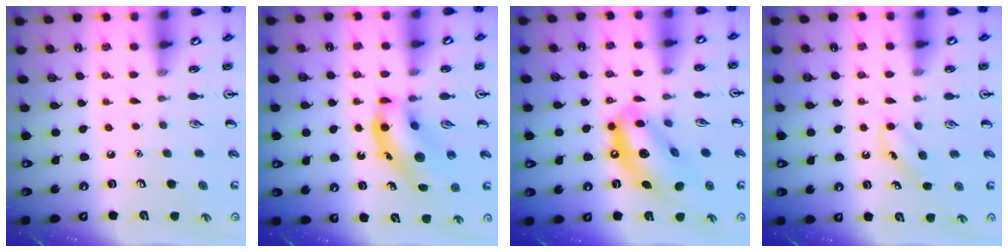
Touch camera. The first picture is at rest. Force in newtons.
{"total": 11.3, "press": 10.9, "slide": 3.0}
{"total": 14.2, "press": 13.5, "slide": 4.3}
{"total": 3.9, "press": 3.6, "slide": 1.5}